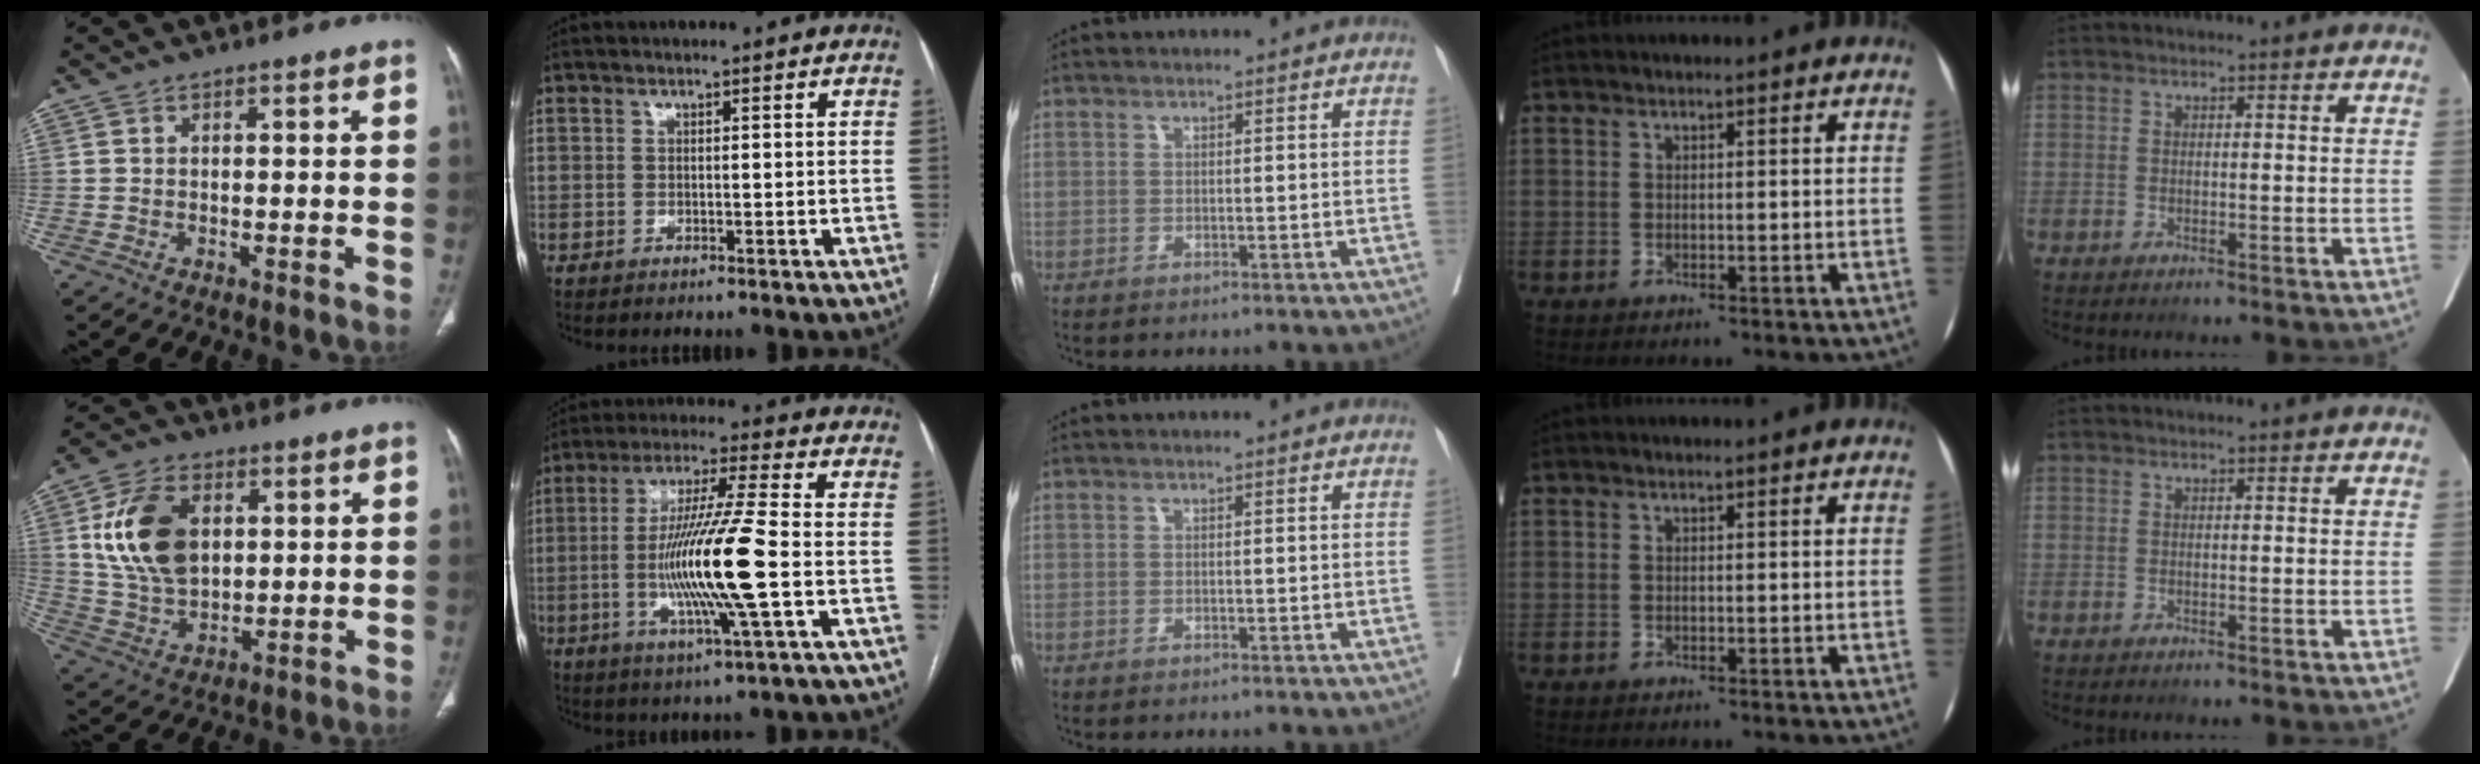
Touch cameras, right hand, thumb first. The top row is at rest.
{"thumb": {"total": 15.1, "force": [3.6, 9.8, 10.8], "torque": [-0.184, -0.008, 0.073]}, "index": {"total": 14.8, "force": [-2.5, -0.6, 14.5], "torque": [-0.284, -0.011, -0.053]}}